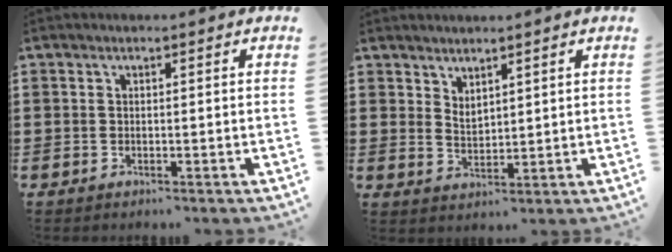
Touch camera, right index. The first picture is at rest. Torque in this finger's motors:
{"motor_torque": [-0.67, 0.93, 0.03, 0.00]}